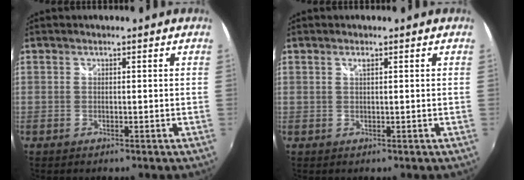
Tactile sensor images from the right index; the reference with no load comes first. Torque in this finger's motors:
{"motor_torque": [0.16, 0.03, 0.08, 0.03]}